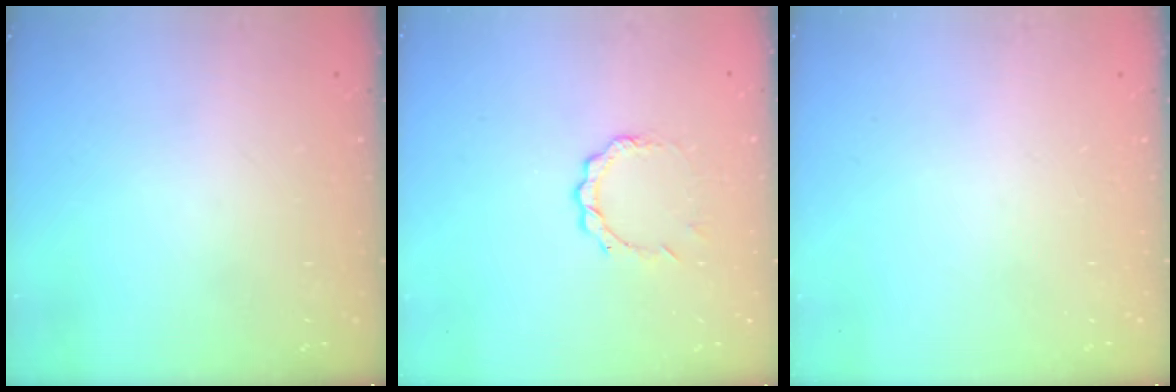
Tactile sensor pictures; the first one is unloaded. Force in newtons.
{"total": 5.5, "press": 5.5, "slide": 0.5}
{"total": 0.0}